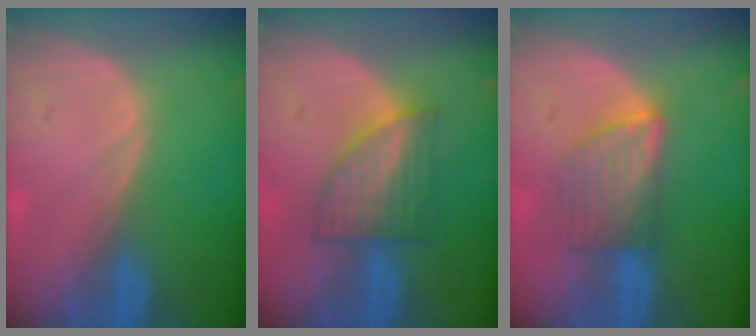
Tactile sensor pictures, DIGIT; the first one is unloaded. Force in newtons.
{"total": 5.9, "press": 5.9, "slide": 0.4}
{"total": 5.9, "press": 5.7, "slide": 1.5}